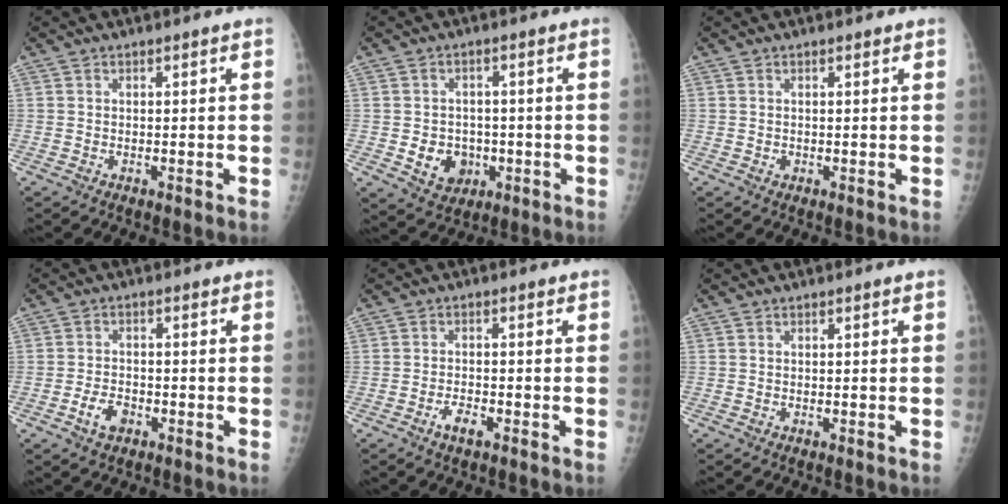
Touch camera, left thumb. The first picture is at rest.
{"total": 7.0, "force": [-1.4, 5.9, 3.4], "torque": [-0.023, 0.005, -0.012]}
{"total": 0.7, "force": [0.3, 0.6, 0.2], "torque": [0.004, -0.001, 0.004]}
{"total": 4.0, "force": [-2.0, 2.6, 2.4], "torque": [-0.038, 0.012, -0.035]}
{"total": 2.9, "force": [-1.7, 1.2, 1.9], "torque": [-0.036, 0.007, -0.032]}
{"total": 0.0}